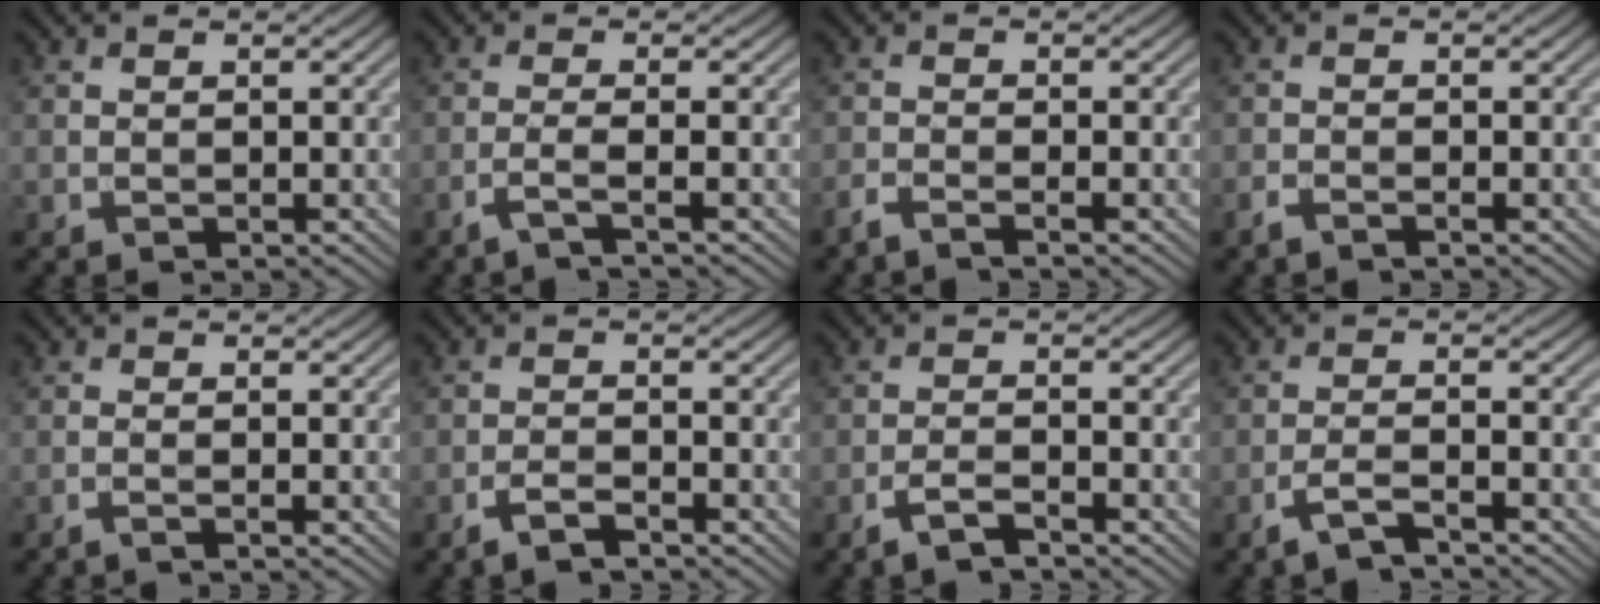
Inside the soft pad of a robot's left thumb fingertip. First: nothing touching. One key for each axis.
{"total": 2.8, "fx": -1.6, "fy": 0.2, "fz": 2.3, "tx": -0.034, "ty": 0.008, "tz": -0.052}
{"total": 2.4, "fx": -1.9, "fy": 0.2, "fz": 1.4, "tx": -0.027, "ty": -0.006, "tz": -0.051}
{"total": 1.6, "fx": -1.3, "fy": 0.2, "fz": 0.8, "tx": -0.019, "ty": -0.003, "tz": -0.031}
{"total": 1.4, "fx": -0.6, "fy": 0.1, "fz": 1.2, "tx": -0.018, "ty": 0.004, "tz": -0.023}
{"total": 2.8, "fx": -2.2, "fy": 0.5, "fz": 1.7, "tx": -0.039, "ty": 0.002, "tz": -0.048}
{"total": 3.1, "fx": -2.3, "fy": 0.6, "fz": 2.0, "tx": -0.042, "ty": 0.003, "tz": -0.053}
{"total": 3.9, "fx": -2.8, "fy": 0.7, "fz": 2.6, "tx": -0.048, "ty": 0.006, "tz": -0.067}